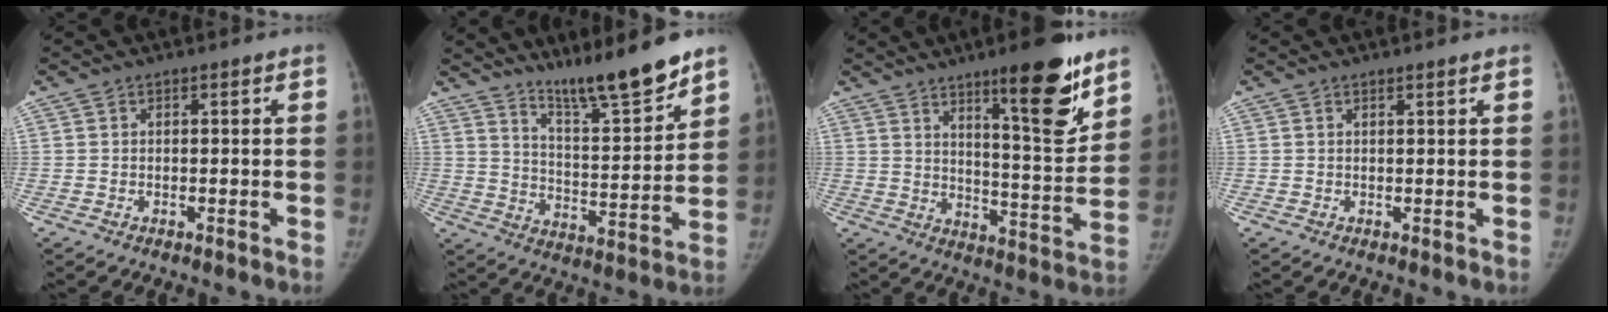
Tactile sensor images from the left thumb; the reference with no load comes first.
{"total": 13.7, "force": [11.2, 1.1, 7.8], "torque": [-0.106, -0.083, 0.193]}
{"total": 16.3, "force": [10.5, 3.3, 12.0], "torque": [-0.144, -0.079, 0.163]}
{"total": 1.0, "force": [0.9, -0.1, 0.5], "torque": [-0.009, -0.005, 0.016]}